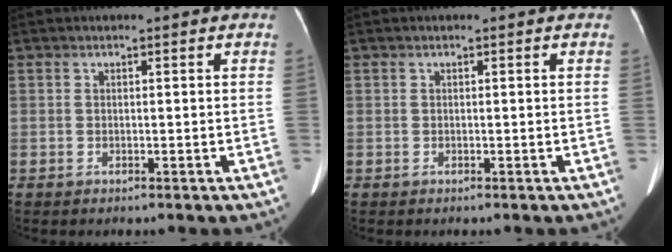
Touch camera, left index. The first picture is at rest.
{"total": 0.0}